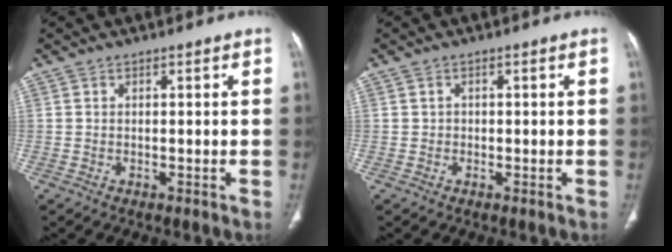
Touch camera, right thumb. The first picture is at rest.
{"total": 0.9, "force": [-0.1, 0.9, 0.1], "torque": [0.004, 0.004, -0.003]}